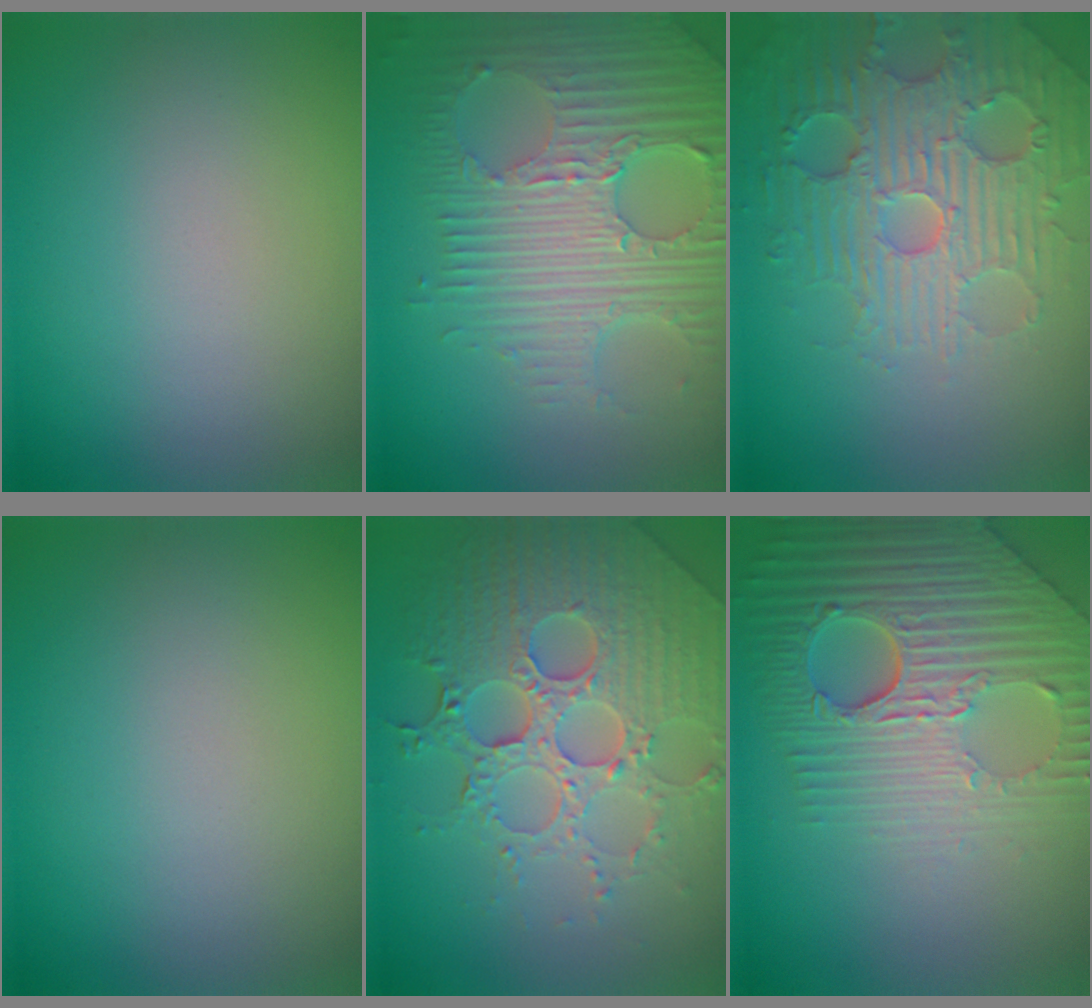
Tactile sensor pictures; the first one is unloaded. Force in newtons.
{"total": 8.0, "press": 5.6, "slide": 5.8}
{"total": 5.0, "press": 4.9, "slide": 1.2}
{"total": 0.0}
{"total": 7.9, "press": 5.8, "slide": 5.4}
{"total": 9.0, "press": 6.2, "slide": 6.6}